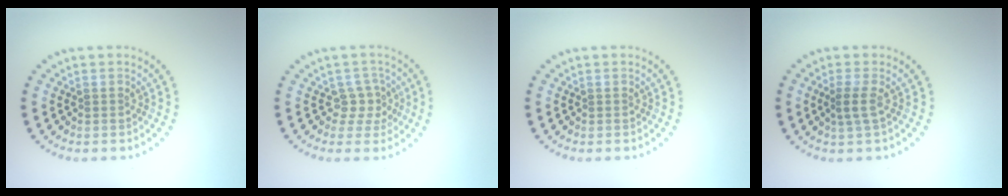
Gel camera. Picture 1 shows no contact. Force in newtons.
{"total": 2.0, "press": 1.6, "slide": 1.3}
{"total": 0.0}
{"total": 1.8, "press": 1.4, "slide": 1.1}